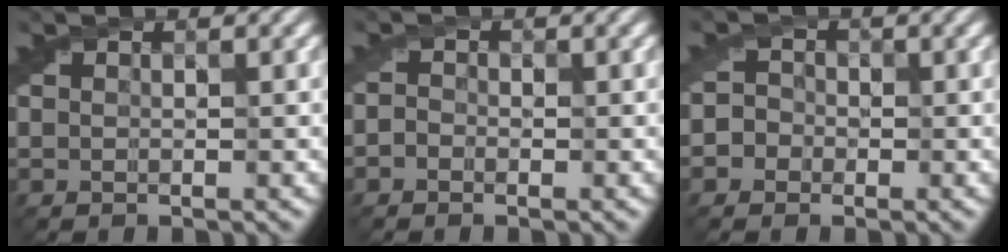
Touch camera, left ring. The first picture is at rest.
{"total": 1.3, "force": [-0.6, 1.1, 0.4], "torque": [0.004, -0.002, -0.028]}
{"total": 2.8, "force": [-0.6, 2.7, 0.7], "torque": [0.017, 0.016, -0.040]}